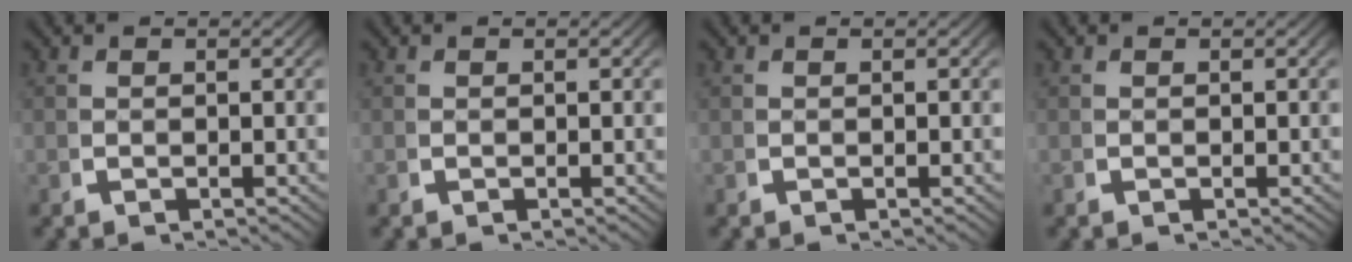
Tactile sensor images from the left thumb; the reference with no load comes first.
{"total": 0.0}
{"total": 0.0}
{"total": 0.0}